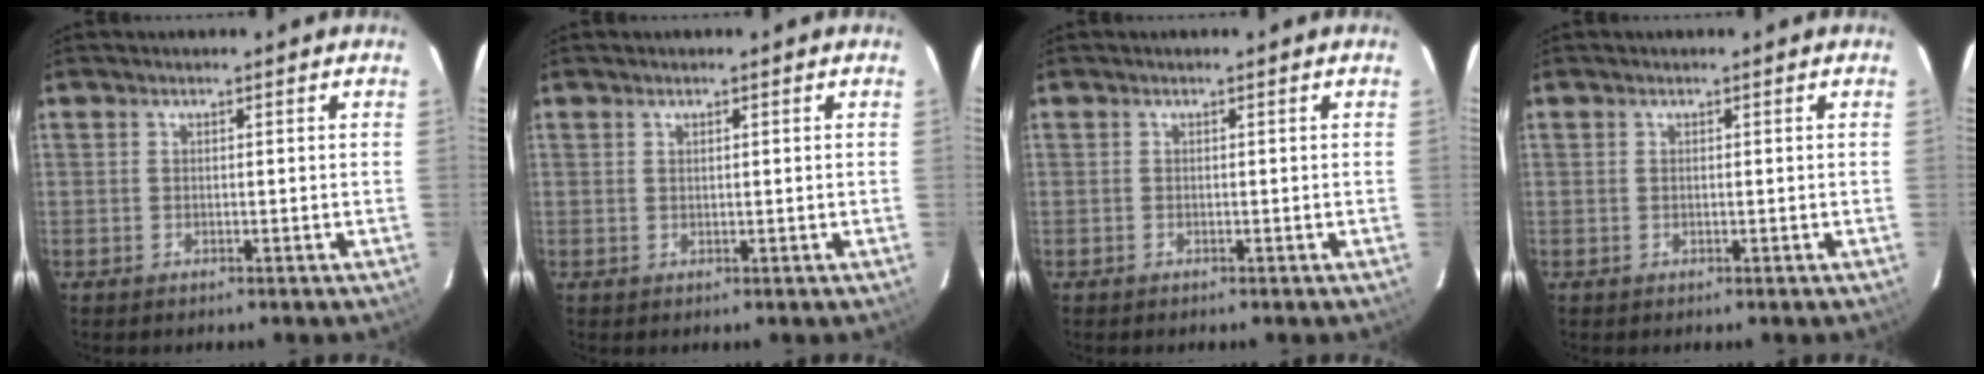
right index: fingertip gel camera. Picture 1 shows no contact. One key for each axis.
{"total": 0.5, "fx": 0.3, "fy": 0.2, "fz": 0.3, "tx": -0.006, "ty": 0.002, "tz": 0.007}
{"total": 0.0}
{"total": 0.0}